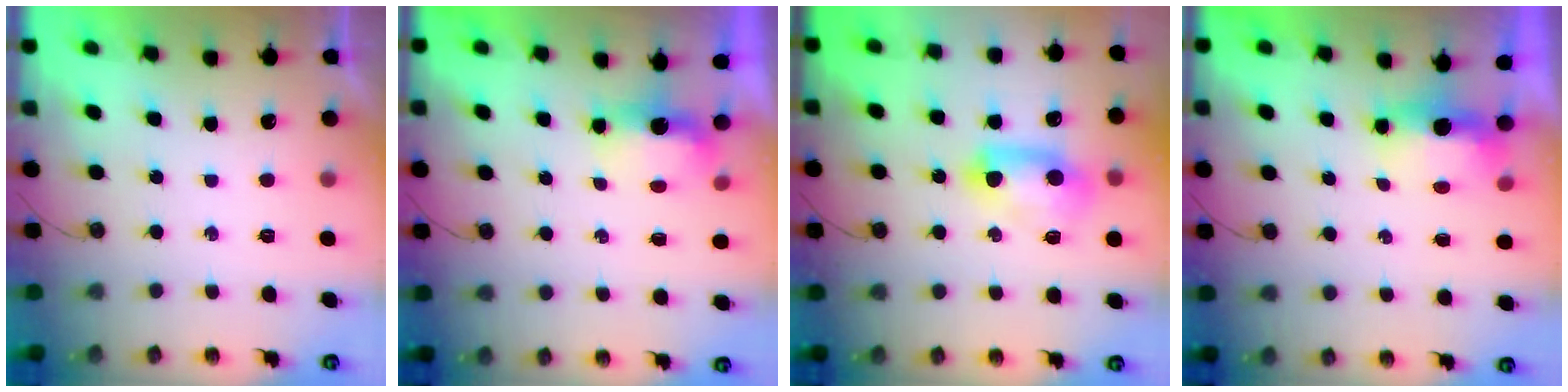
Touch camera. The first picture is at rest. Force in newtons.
{"total": 5.0, "press": 4.9, "slide": 0.6}
{"total": 12.7, "press": 12.4, "slide": 2.7}
{"total": 5.6, "press": 5.6, "slide": 0.9}